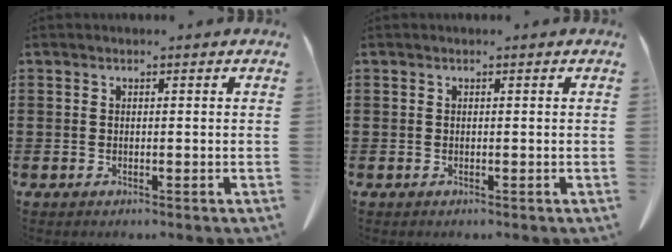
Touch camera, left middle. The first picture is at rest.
{"total": 0.0}